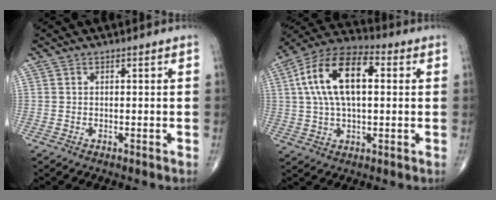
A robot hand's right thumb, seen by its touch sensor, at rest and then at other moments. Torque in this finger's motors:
{"motor_torque": [-0.02, 1.11, 1.22, -0.14, 0.53]}